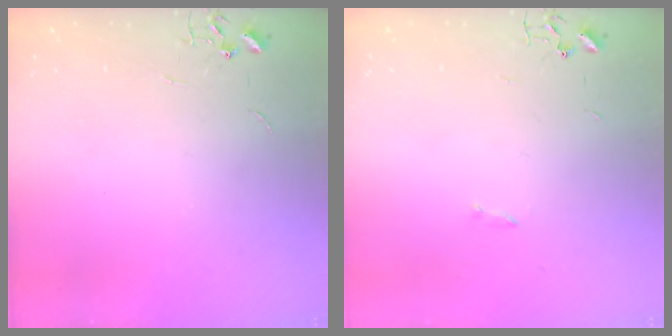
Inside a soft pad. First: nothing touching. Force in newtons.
{"total": 1.3, "press": 1.3, "slide": 0.3}